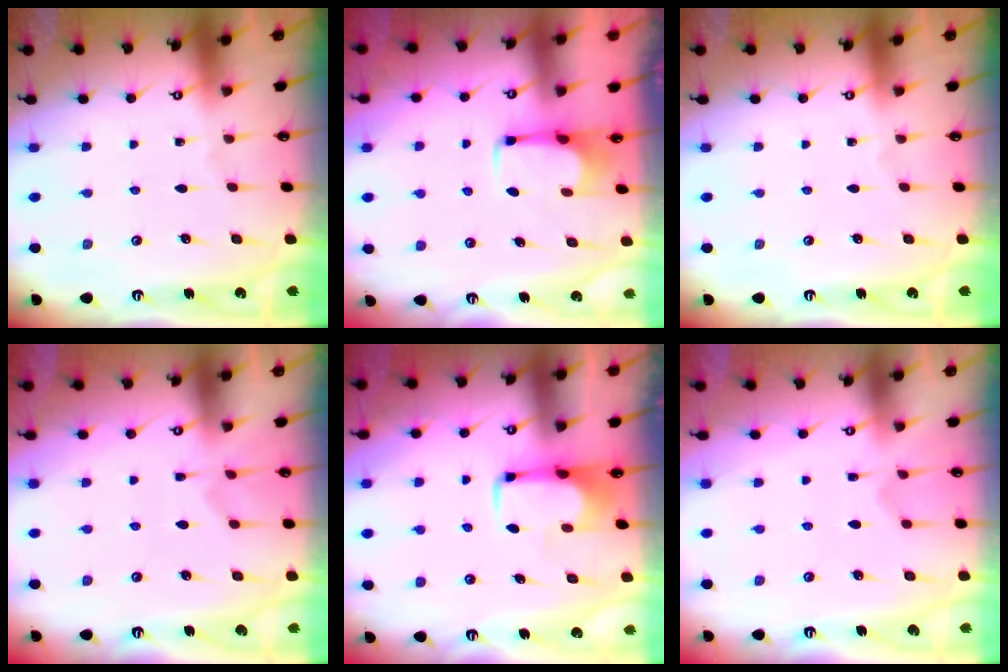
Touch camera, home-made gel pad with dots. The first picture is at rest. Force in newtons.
{"total": 2.8, "press": 2.8, "slide": 0.5}
{"total": 0.0}
{"total": 3.7, "press": 3.4, "slide": 1.4}
{"total": 1.7, "press": 1.7, "slide": 0.5}
{"total": 2.9, "press": 2.6, "slide": 1.3}